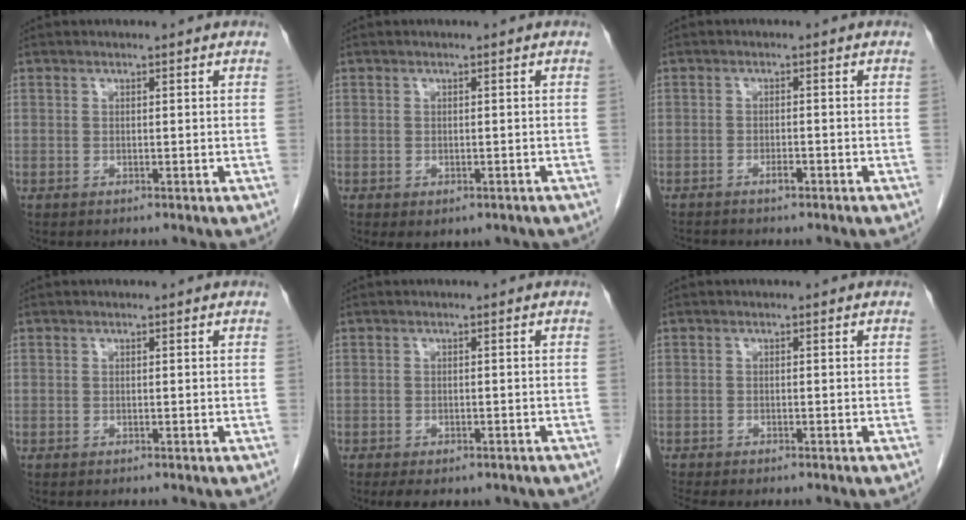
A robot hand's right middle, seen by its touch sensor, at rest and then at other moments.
{"total": 3.2, "force": [-2.0, 1.8, 1.7], "torque": [-0.018, -0.005, -0.019]}
{"total": 2.5, "force": [-2.1, 0.4, 1.3], "torque": [-0.027, 0.000, -0.031]}
{"total": 0.0}
{"total": 6.9, "force": [-5.2, 3.2, 3.3], "torque": [-0.039, -0.002, -0.061]}
{"total": 4.7, "force": [-4.2, 0.7, 1.9], "torque": [-0.022, -0.006, -0.062]}